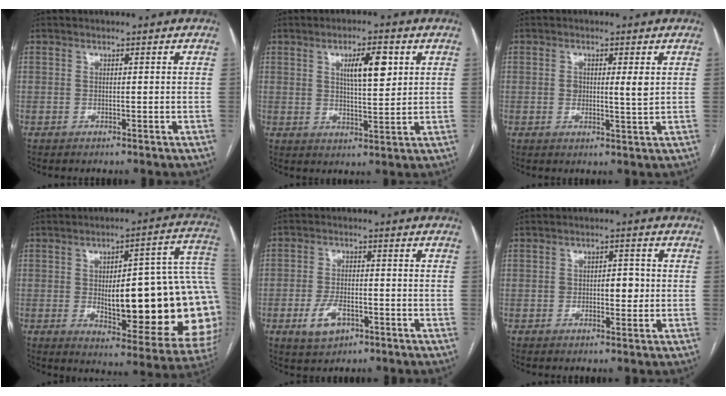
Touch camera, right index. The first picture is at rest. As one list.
[{"total": 7.0, "force": [2.6, 1.7, 6.3], "torque": [-0.104, 0.005, 0.044]}, {"total": 3.7, "force": [0.7, 1.0, 3.4], "torque": [-0.057, -0.003, 0.012]}, {"total": 28.1, "force": [-1.2, 7.2, 27.1], "torque": [-0.270, 0.029, 0.001]}, {"total": 5.8, "force": [-2.6, 3.2, 4.1], "torque": [-0.081, 0.000, -0.042]}, {"total": 4.0, "force": [-0.1, 2.1, 3.4], "torque": [-0.048, 0.010, 0.002]}]